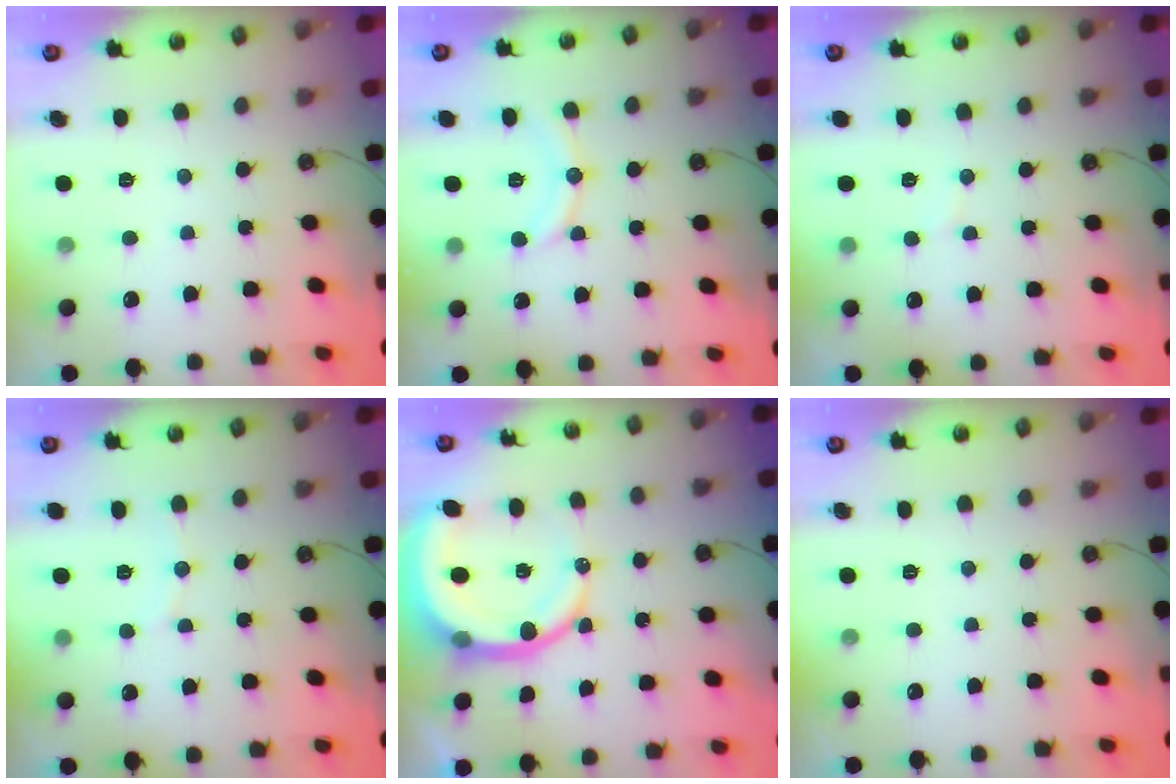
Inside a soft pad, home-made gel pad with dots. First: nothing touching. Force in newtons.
{"total": 8.6, "press": 8.6, "slide": 0.5}
{"total": 2.8, "press": 2.8, "slide": 0.3}
{"total": 4.0, "press": 3.6, "slide": 1.7}
{"total": 13.2, "press": 13.1, "slide": 1.7}
{"total": 0.0}